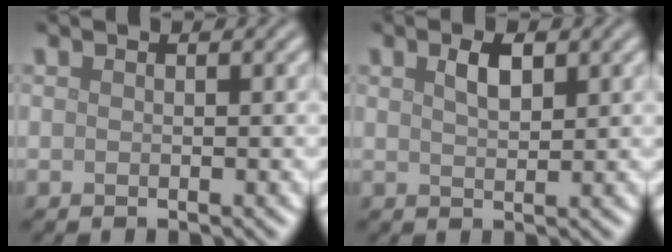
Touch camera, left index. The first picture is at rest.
{"total": 2.1, "force": [1.1, 0.9, 1.6], "torque": [-0.031, 0.003, 0.021]}